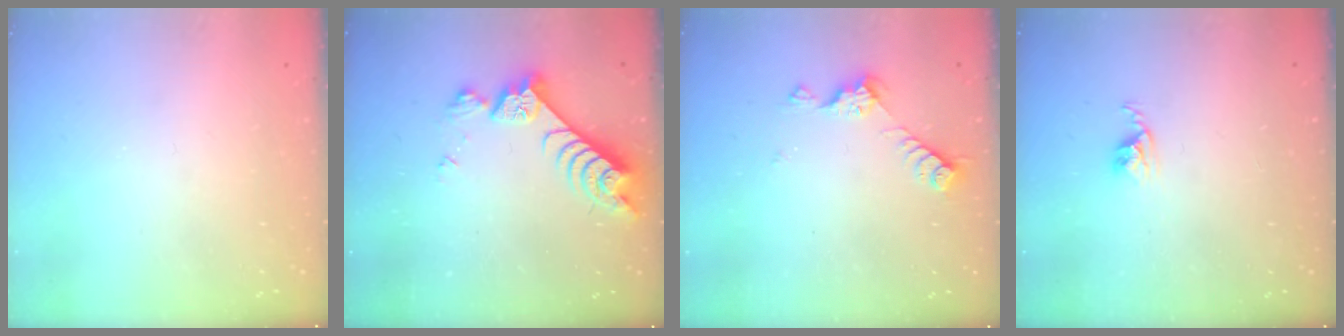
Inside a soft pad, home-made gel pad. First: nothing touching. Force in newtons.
{"total": 7.3, "press": 7.2, "slide": 1.2}
{"total": 6.6, "press": 6.6, "slide": 0.6}
{"total": 2.8, "press": 2.7, "slide": 0.4}